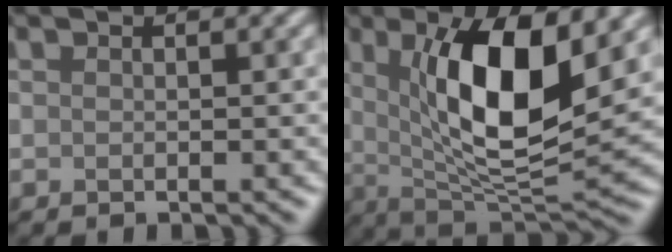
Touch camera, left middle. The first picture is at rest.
{"total": 10.3, "force": [2.5, 3.4, 9.4], "torque": [-0.149, -0.014, 0.047]}